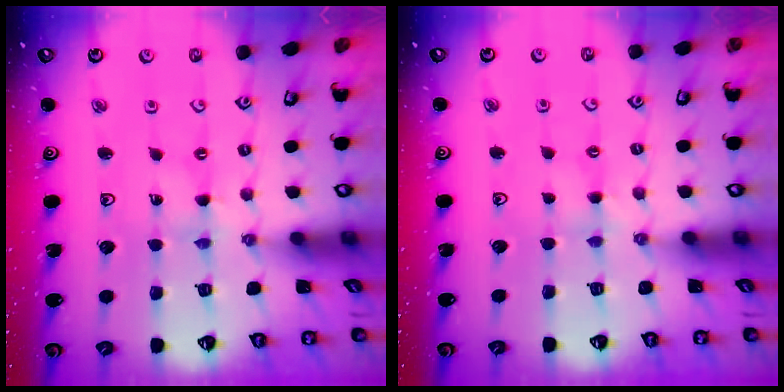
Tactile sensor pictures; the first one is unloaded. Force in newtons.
{"total": 2.2, "press": 2.1, "slide": 0.4}